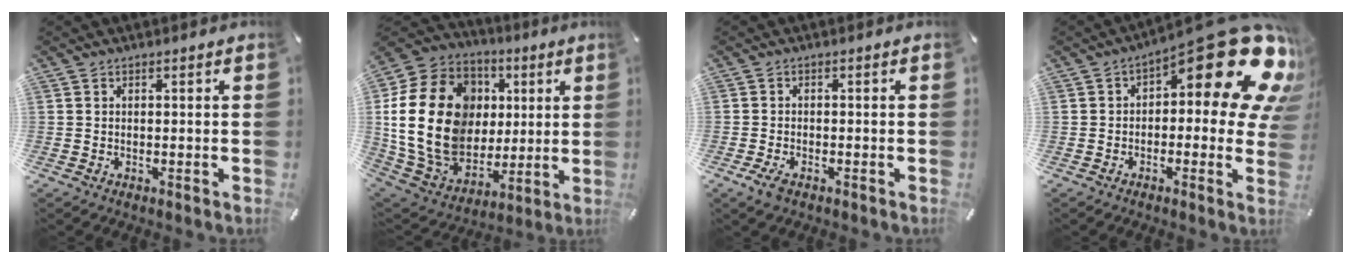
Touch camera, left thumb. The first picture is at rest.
{"total": 26.7, "force": [3.8, 20.6, 16.5], "torque": [-0.341, -0.008, 0.088]}
{"total": 2.9, "force": [-1.8, 1.3, 1.8], "torque": [-0.042, 0.002, -0.036]}
{"total": 19.7, "force": [10.4, 7.3, 15.0], "torque": [-0.184, -0.087, 0.172]}